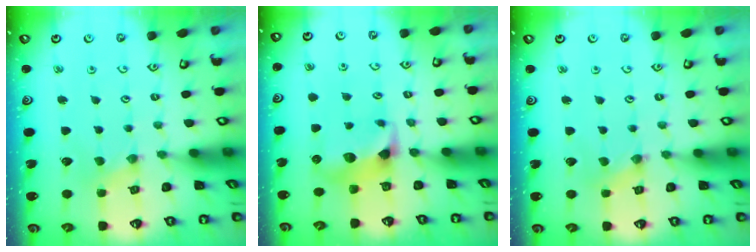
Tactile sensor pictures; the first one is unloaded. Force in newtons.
{"total": 6.9, "press": 6.8, "slide": 0.6}
{"total": 0.0}